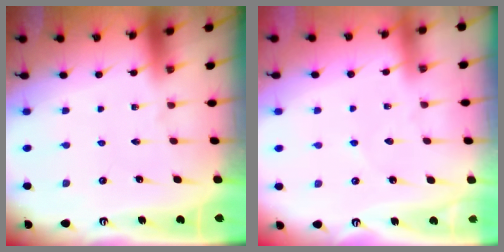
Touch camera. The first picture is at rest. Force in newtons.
{"total": 1.8, "press": 1.8, "slide": 0.2}